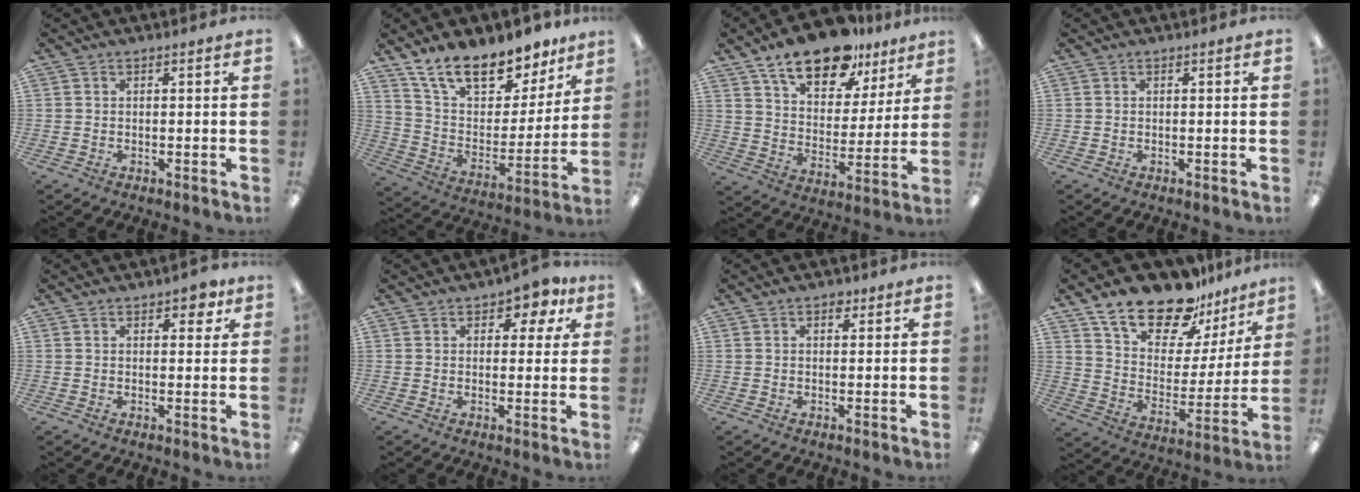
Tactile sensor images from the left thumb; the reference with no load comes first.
{"total": 17.4, "force": [13.6, 7.7, 7.8], "torque": [-0.144, -0.093, 0.245]}
{"total": 17.4, "force": [12.8, 8.0, 8.6], "torque": [-0.137, -0.071, 0.223]}
{"total": 0.0}
{"total": 3.7, "force": [2.3, 1.9, 2.1], "torque": [-0.014, -0.007, 0.034]}
{"total": 5.1, "force": [3.1, 2.9, 2.7], "torque": [-0.031, -0.010, 0.051]}
{"total": 2.2, "force": [1.5, 1.4, 1.0], "torque": [-0.006, -0.003, 0.022]}
{"total": 19.4, "force": [15.6, 8.5, 7.7], "torque": [-0.141, -0.112, 0.279]}